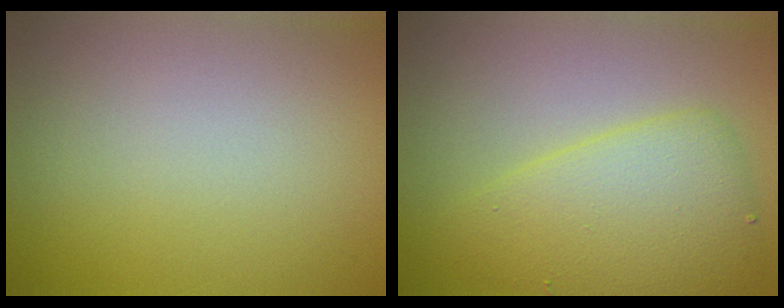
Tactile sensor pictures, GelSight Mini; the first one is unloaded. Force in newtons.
{"total": 5.4, "press": 5.4, "slide": 0.2}